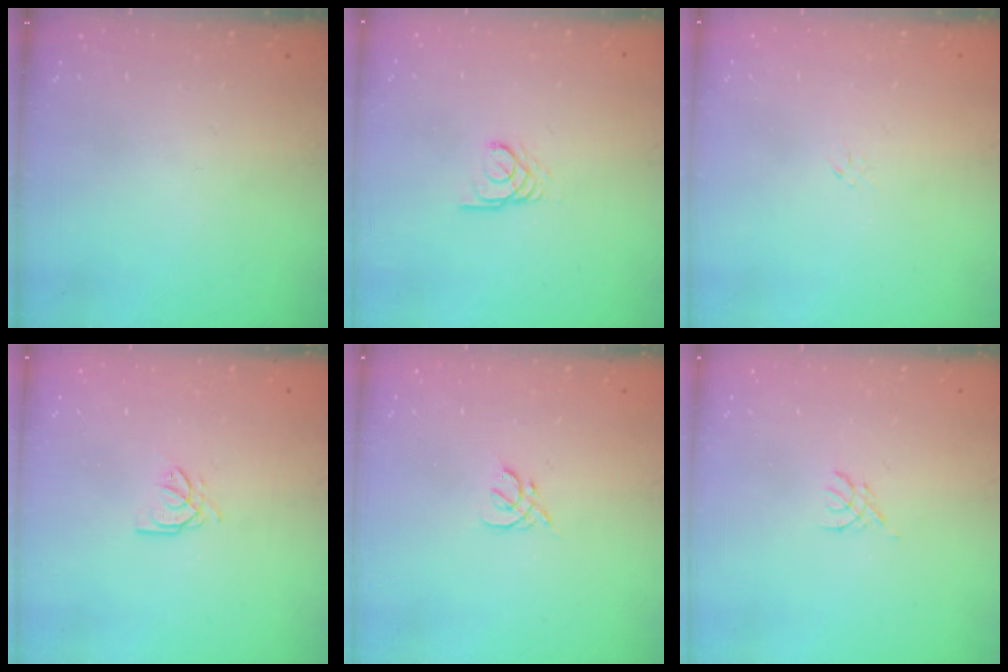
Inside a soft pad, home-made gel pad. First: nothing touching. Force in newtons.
{"total": 2.6, "press": 2.6, "slide": 0.1}
{"total": 0.0}
{"total": 2.6, "press": 2.6, "slide": 0.1}
{"total": 2.0, "press": 1.9, "slide": 0.6}
{"total": 1.8, "press": 1.7, "slide": 0.4}